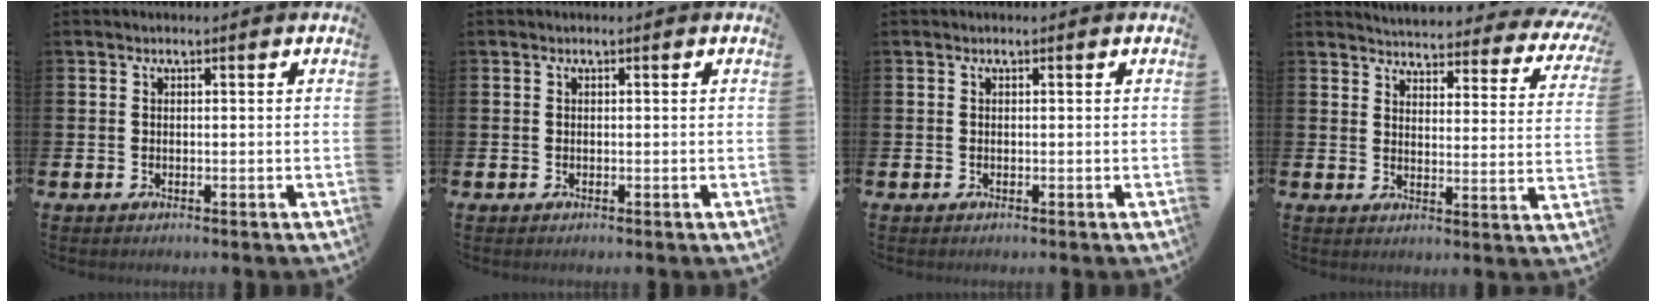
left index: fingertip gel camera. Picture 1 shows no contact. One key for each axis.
{"total": 0.0}
{"total": 0.0}
{"total": 4.0, "fx": 3.8, "fy": 1.0, "fz": 0.7, "tx": -0.025, "ty": -0.042, "tz": 0.059}